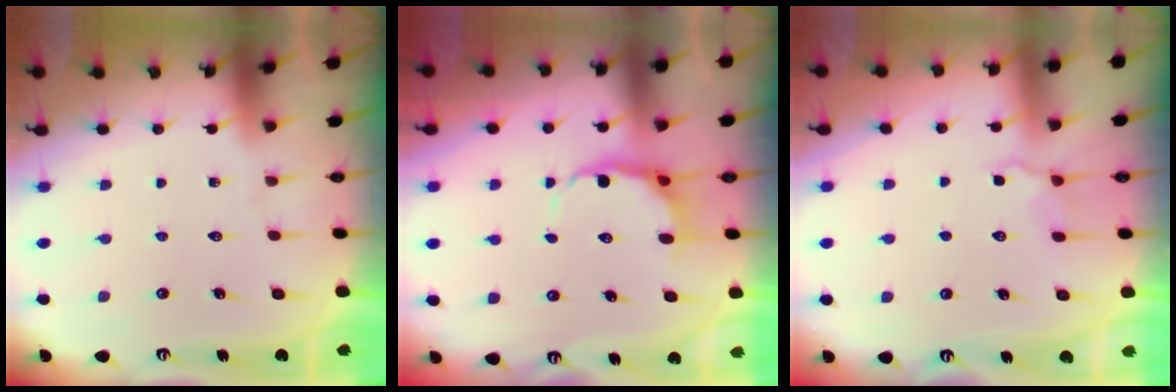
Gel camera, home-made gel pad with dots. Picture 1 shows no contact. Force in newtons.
{"total": 7.2, "press": 6.8, "slide": 2.3}
{"total": 5.1, "press": 4.8, "slide": 1.8}